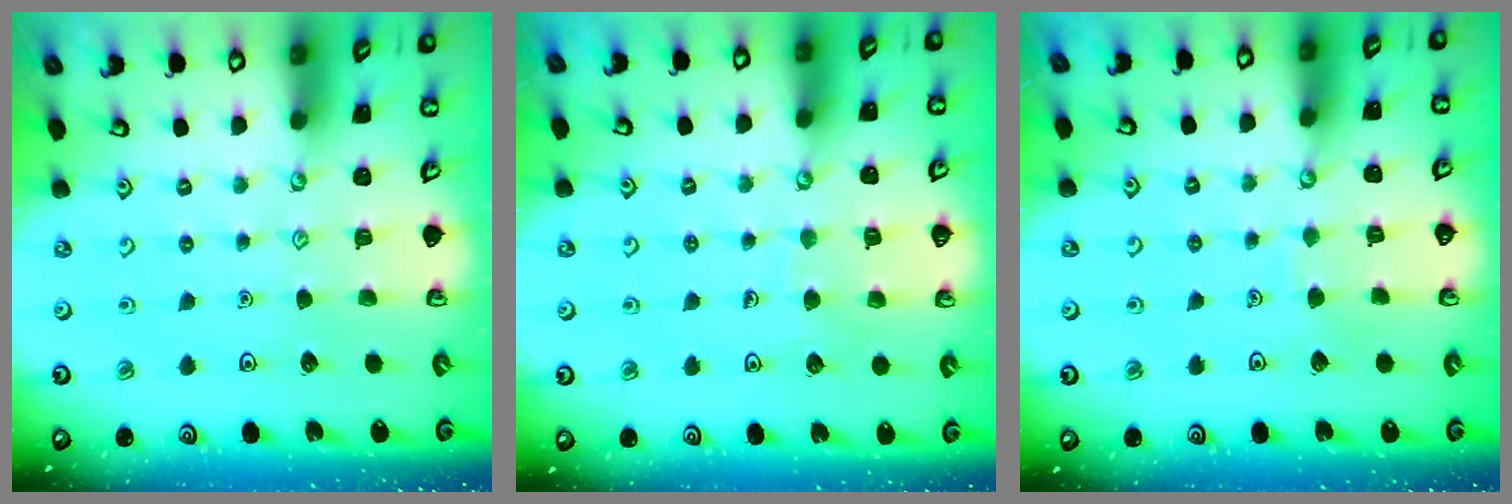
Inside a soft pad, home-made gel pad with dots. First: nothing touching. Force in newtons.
{"total": 4.7, "press": 4.7, "slide": 0.4}
{"total": 3.6, "press": 3.5, "slide": 0.2}